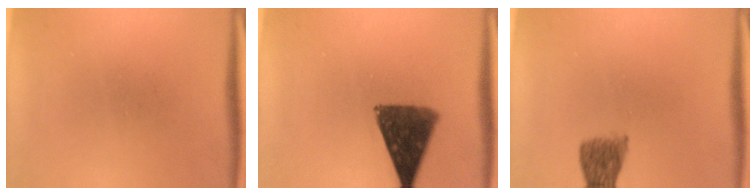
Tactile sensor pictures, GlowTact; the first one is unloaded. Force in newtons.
{"total": 10.4}
{"total": 4.7}